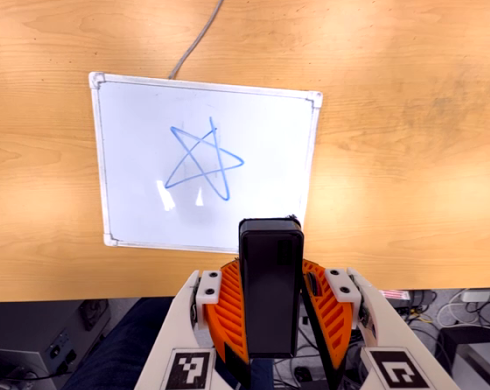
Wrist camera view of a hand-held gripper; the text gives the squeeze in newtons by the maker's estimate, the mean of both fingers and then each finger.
{"total": 6.1, "left": 5.5, "right": 6.8}